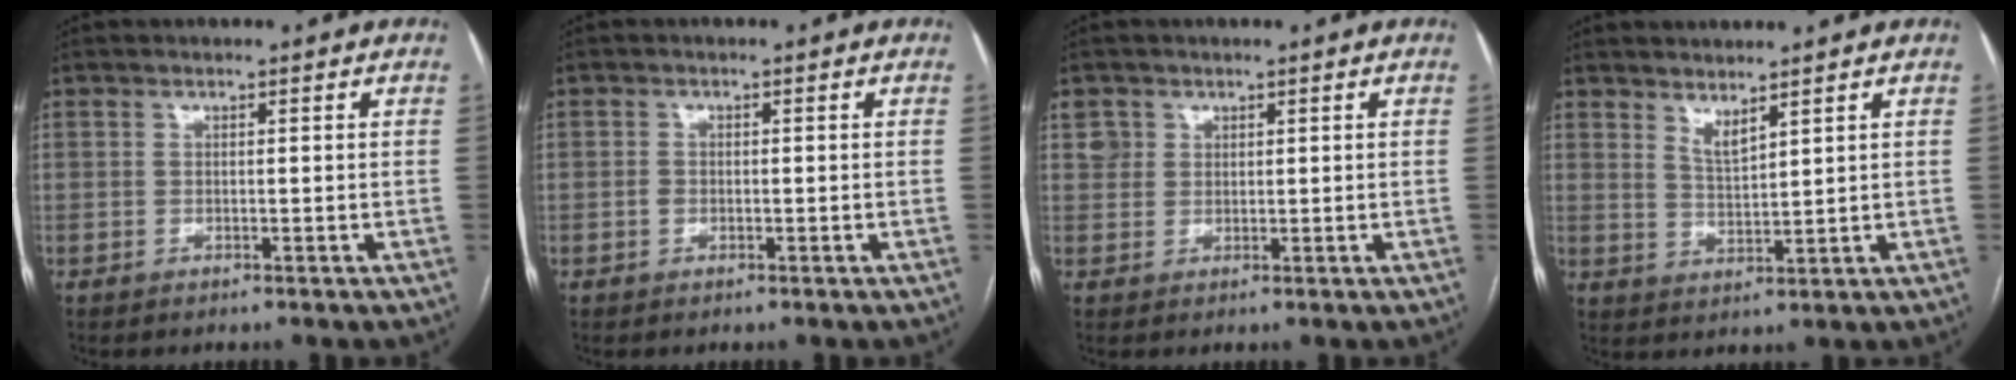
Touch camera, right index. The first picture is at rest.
{"total": 0.9, "force": [-0.1, 0.8, 0.5], "torque": [-0.012, 0.003, 0.002]}
{"total": 2.2, "force": [1.3, 1.9, 0.0], "torque": [0.006, 0.007, 0.020]}
{"total": 2.9, "force": [2.5, 0.3, 1.6], "torque": [-0.034, -0.017, 0.053]}